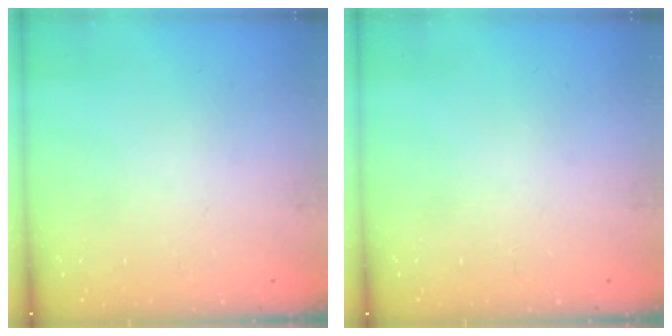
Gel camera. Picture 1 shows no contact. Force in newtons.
{"total": 0.0}